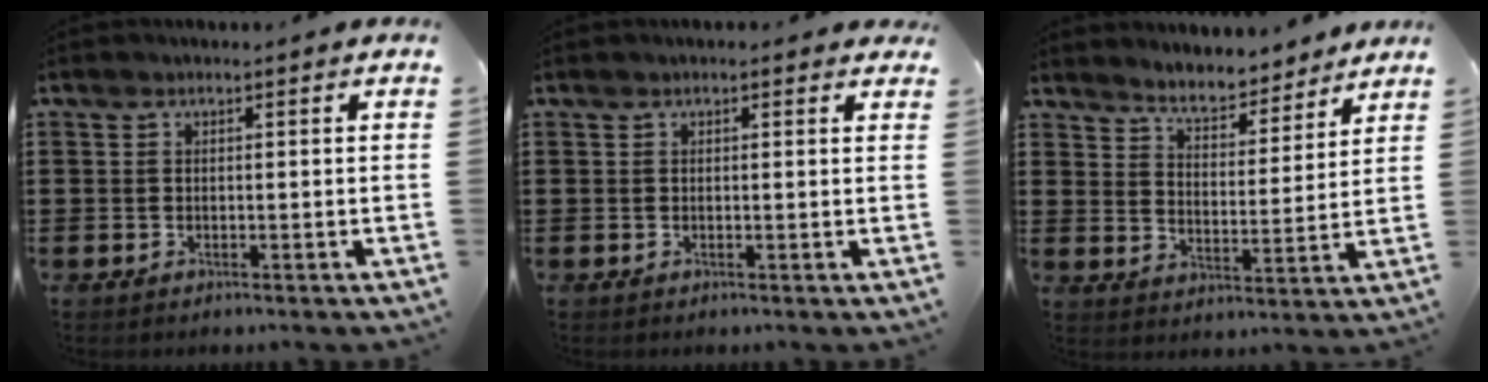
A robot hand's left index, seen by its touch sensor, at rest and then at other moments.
{"total": 0.6, "force": [0.4, 0.4, 0.3], "torque": [-0.007, 0.005, 0.007]}
{"total": 5.1, "force": [5.0, 0.4, 0.9], "torque": [-0.040, -0.032, 0.085]}